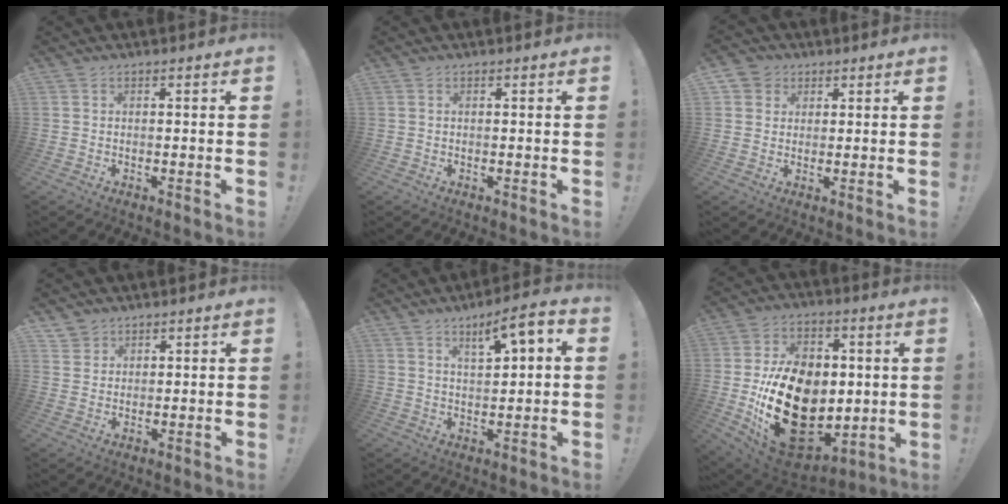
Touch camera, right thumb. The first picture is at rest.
{"total": 0.0}
{"total": 4.5, "force": [2.0, 4.0, 0.7], "torque": [-0.011, -0.004, 0.039]}
{"total": 2.9, "force": [2.4, 1.7, 0.0], "torque": [0.005, -0.017, 0.043]}
{"total": 7.1, "force": [3.2, 1.8, 6.1], "torque": [-0.082, -0.021, 0.047]}
{"total": 28.7, "force": [-3.2, 20.2, 20.2], "torque": [-0.370, 0.010, -0.014]}